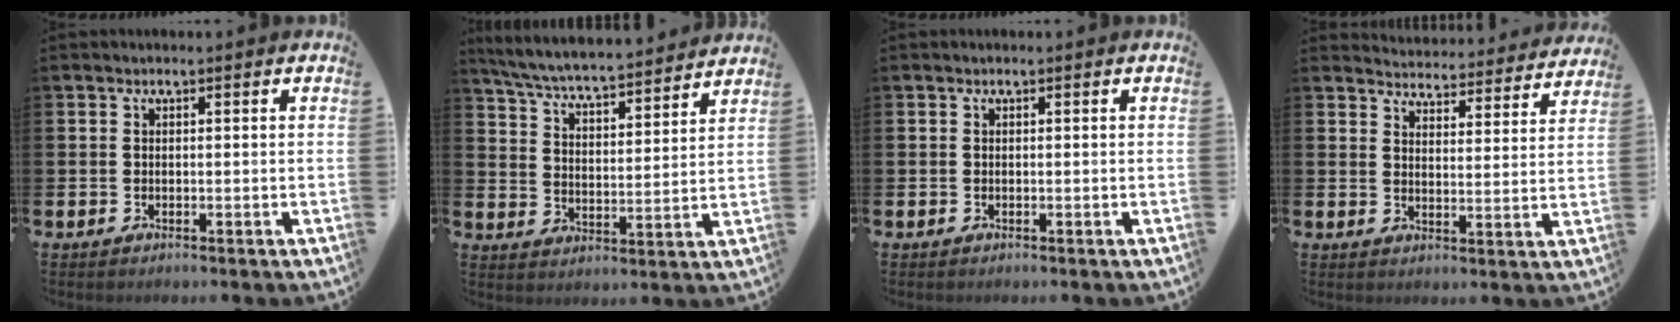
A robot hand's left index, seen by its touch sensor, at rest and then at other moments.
{"total": 6.4, "force": [6.2, 0.3, 1.5], "torque": [-0.061, -0.049, 0.106]}
{"total": 0.0}
{"total": 4.5, "force": [4.5, 0.6, 0.0], "torque": [-0.019, -0.039, 0.076]}